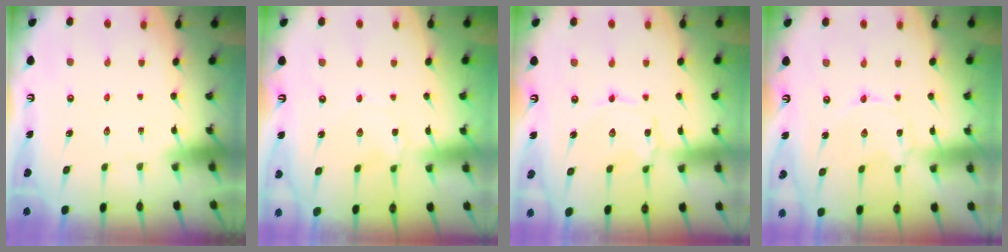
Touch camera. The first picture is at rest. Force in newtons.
{"total": 0.8, "press": 0.7, "slide": 0.2}
{"total": 1.9, "press": 1.9, "slide": 0.3}
{"total": 0.0}